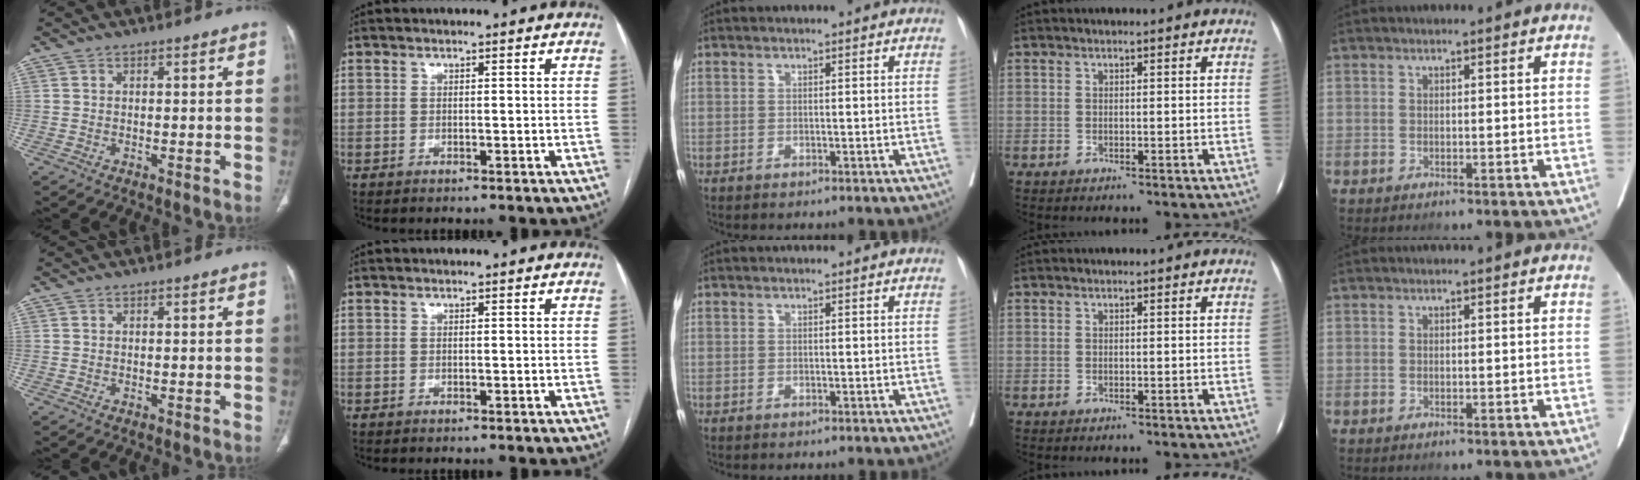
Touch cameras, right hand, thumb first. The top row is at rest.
{}